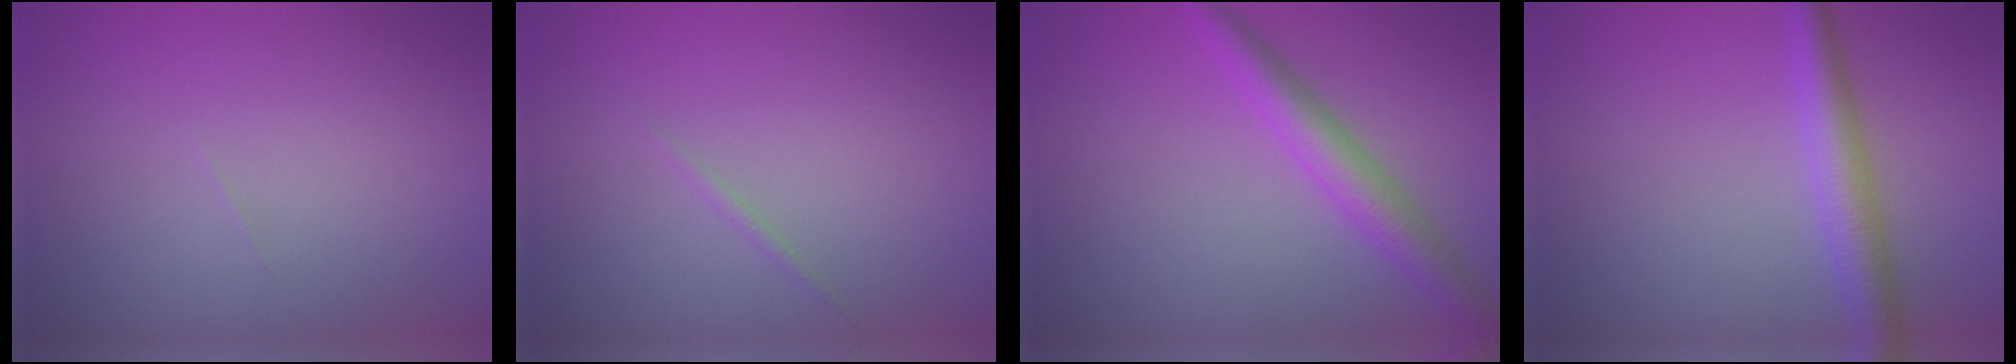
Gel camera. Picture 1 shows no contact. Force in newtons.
{"total": 0.6, "press": 0.6, "slide": 0.0}
{"total": 3.7, "press": 3.7, "slide": 0.1}
{"total": 3.5, "press": 3.5, "slide": 0.1}